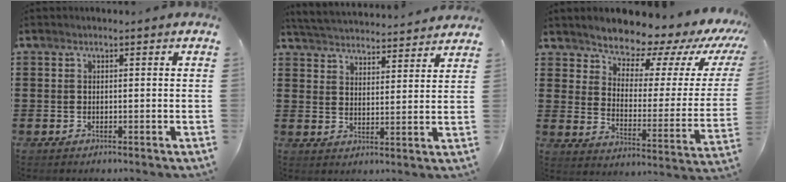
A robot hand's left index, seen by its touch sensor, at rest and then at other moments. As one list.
[{"total": 4.4, "force": [4.4, -0.1, 0.3], "torque": [-0.026, -0.029, 0.075]}, {"total": 7.0, "force": [6.8, 1.7, 0.8], "torque": [-0.043, -0.070, 0.114]}]